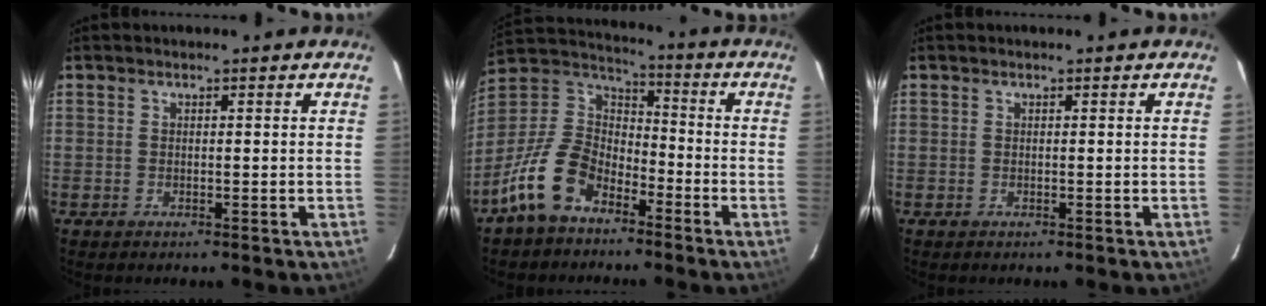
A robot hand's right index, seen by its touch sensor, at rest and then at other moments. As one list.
[{"total": 14.6, "force": [-8.9, 8.6, 7.7], "torque": [-0.173, 0.020, -0.169]}, {"total": 0.0}]